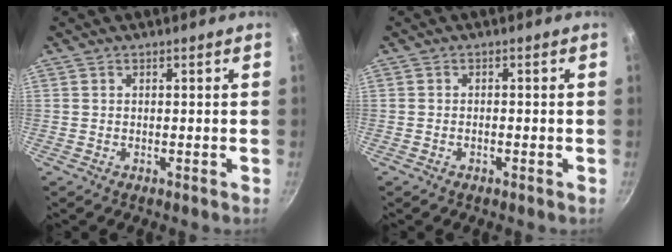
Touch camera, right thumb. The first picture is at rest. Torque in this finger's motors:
{"motor_torque": [-0.20, 0.00, -0.25, -0.07, 0.02]}